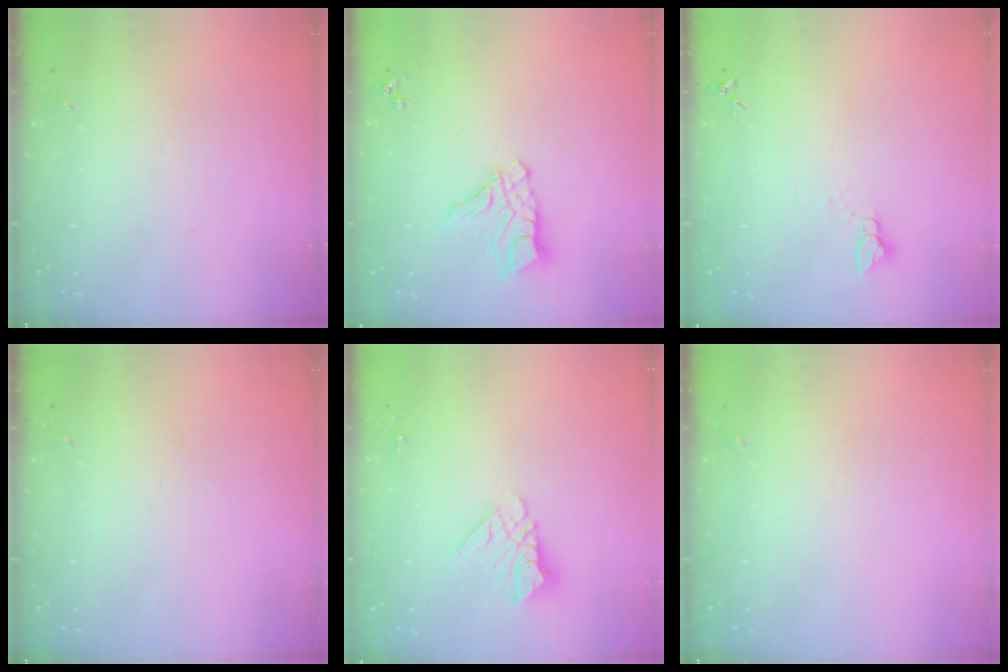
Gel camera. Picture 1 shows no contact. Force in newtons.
{"total": 11.3, "press": 11.2, "slide": 0.9}
{"total": 3.2, "press": 3.2, "slide": 0.1}
{"total": 0.0}
{"total": 9.8, "press": 9.7, "slide": 0.8}
{"total": 0.0}